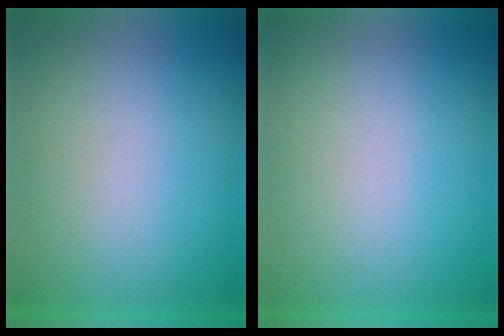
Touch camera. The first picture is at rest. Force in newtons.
{"total": 1.8}